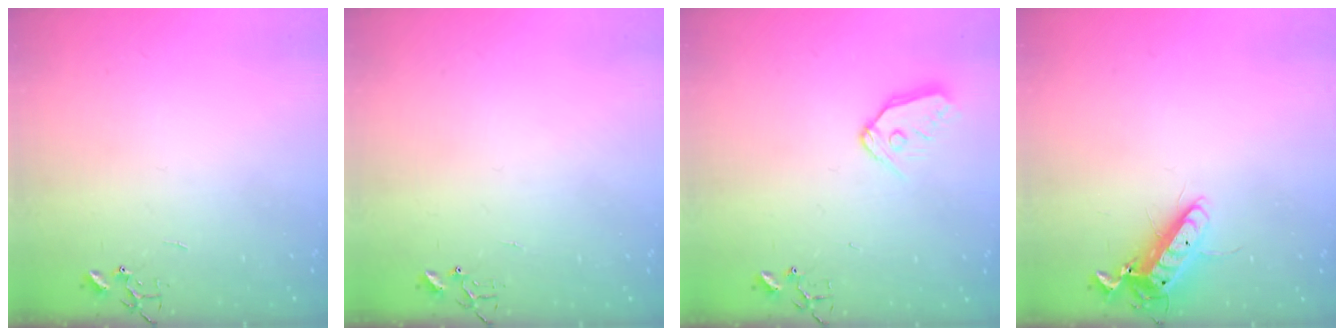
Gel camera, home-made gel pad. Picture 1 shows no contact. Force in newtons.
{"total": 4.9, "press": 4.8, "slide": 0.6}
{"total": 10.0, "press": 9.9, "slide": 1.1}
{"total": 12.2, "press": 12.1, "slide": 1.7}